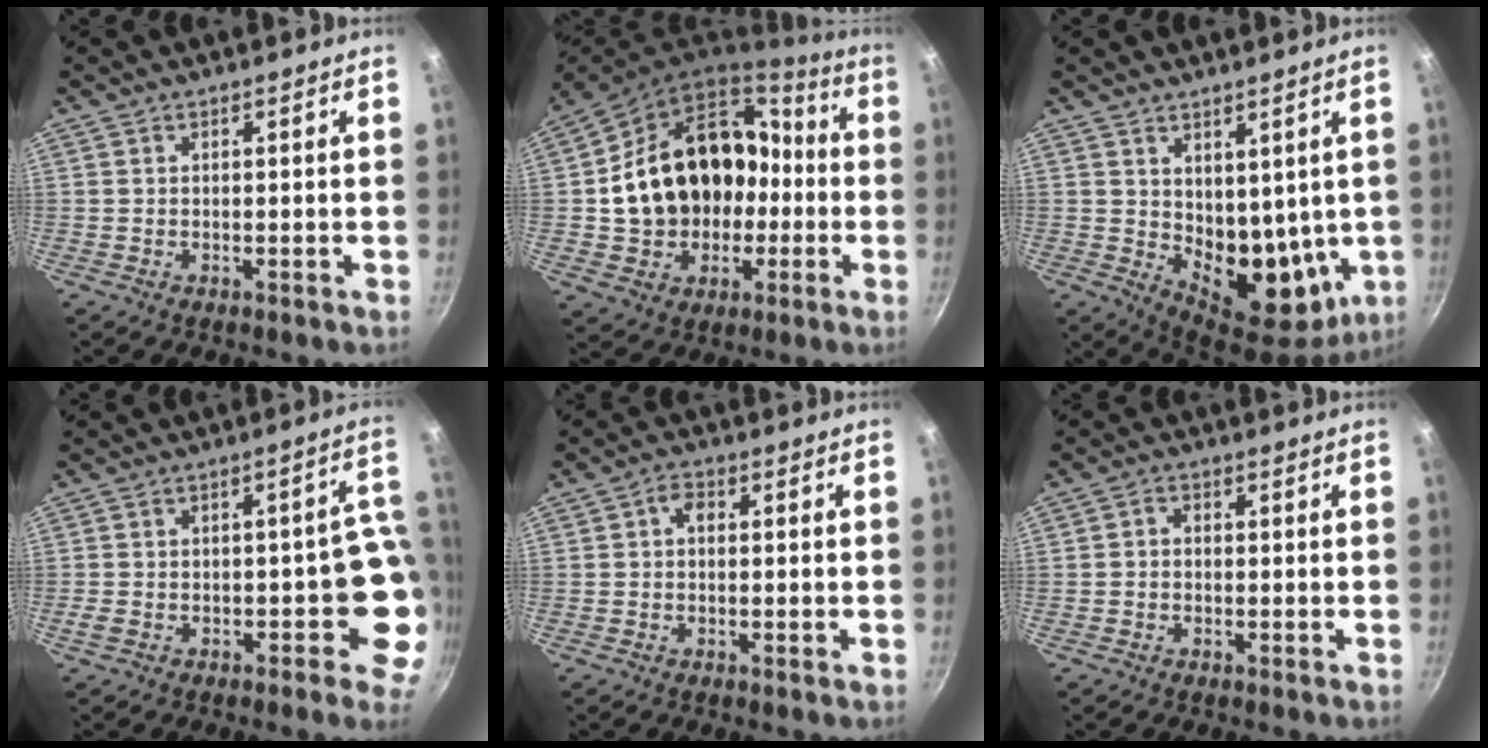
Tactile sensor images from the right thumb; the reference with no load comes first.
{"total": 22.4, "force": [-1.1, 17.8, 13.5], "torque": [-0.197, 0.062, -0.001]}
{"total": 14.0, "force": [2.5, 9.1, 10.3], "torque": [-0.115, -0.046, 0.063]}
{"total": 7.4, "force": [-1.5, 3.8, 6.1], "torque": [-0.001, 0.024, -0.020]}
{"total": 2.9, "force": [0.2, 2.1, 2.0], "torque": [-0.034, 0.008, -0.003]}
{"total": 1.9, "force": [-0.5, 1.5, 1.0], "torque": [-0.019, 0.011, -0.013]}